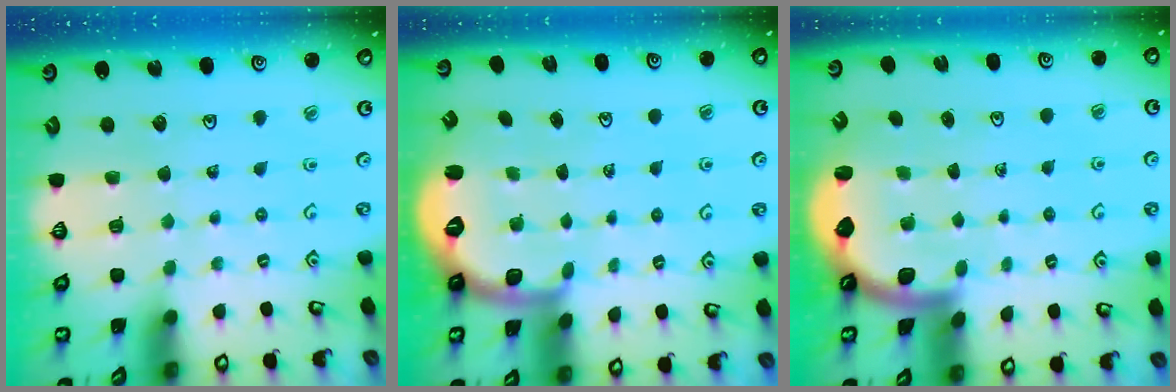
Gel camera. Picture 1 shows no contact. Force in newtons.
{"total": 2.5, "press": 1.9, "slide": 1.6}
{"total": 2.4, "press": 2.4, "slide": 0.3}